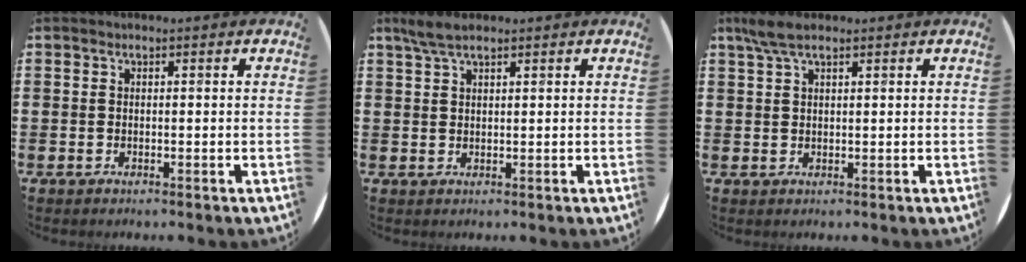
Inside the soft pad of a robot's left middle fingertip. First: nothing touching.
{"total": 3.0, "force": [2.3, 0.8, 1.7], "torque": [-0.037, 0.006, 0.041]}
{"total": 3.3, "force": [2.3, 1.0, 2.2], "torque": [-0.046, 0.006, 0.041]}